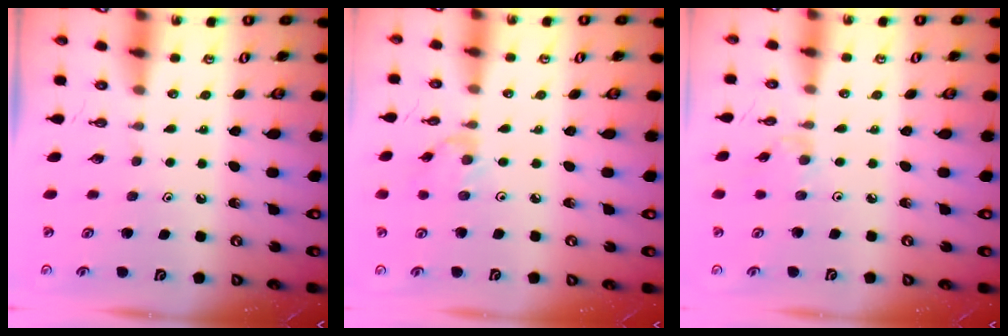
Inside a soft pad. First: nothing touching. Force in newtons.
{"total": 2.0, "press": 2.0, "slide": 0.3}
{"total": 1.6, "press": 1.5, "slide": 0.4}